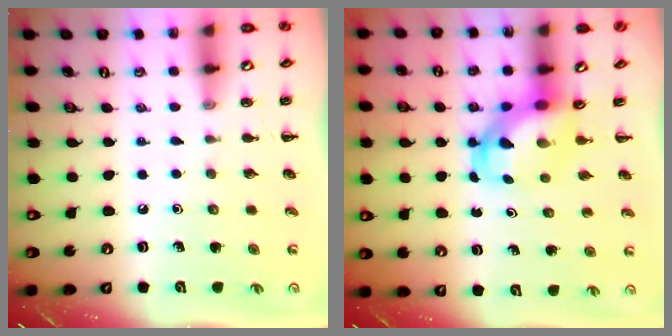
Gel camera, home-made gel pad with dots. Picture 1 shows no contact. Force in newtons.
{"total": 5.5, "press": 5.4, "slide": 1.1}